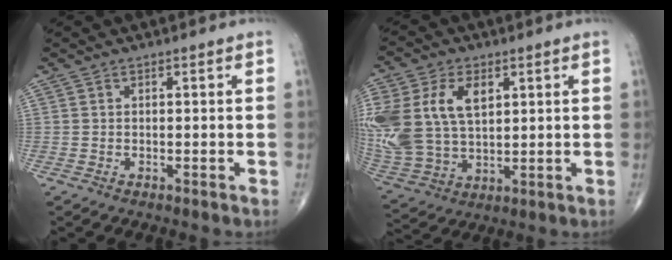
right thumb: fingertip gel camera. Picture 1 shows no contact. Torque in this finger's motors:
{"motor_torque": [1.90, 2.16, 0.93, -0.41, 0.42]}